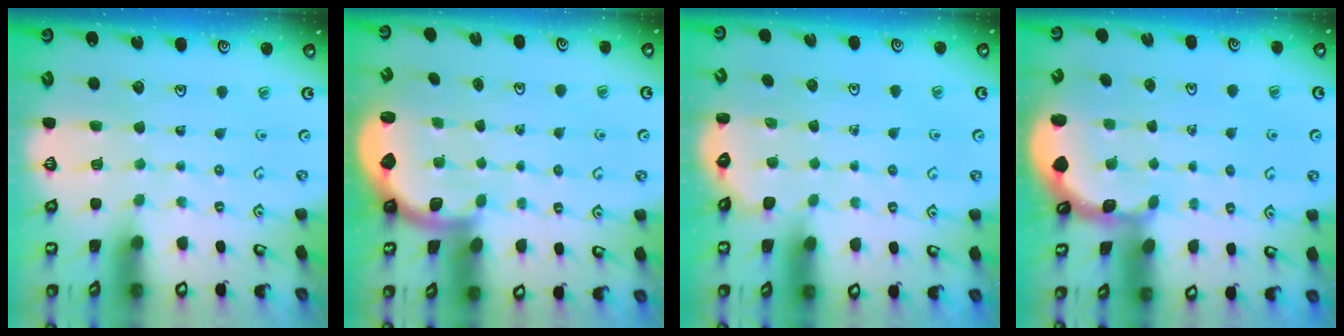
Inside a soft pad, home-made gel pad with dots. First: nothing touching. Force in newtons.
{"total": 1.9, "press": 1.8, "slide": 0.5}
{"total": 2.3, "press": 1.9, "slide": 1.3}
{"total": 1.9, "press": 1.9, "slide": 0.2}